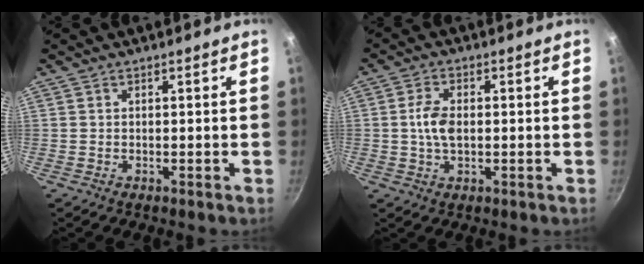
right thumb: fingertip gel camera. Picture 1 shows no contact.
{"total": 5.2, "force": [0.0, 3.0, 4.3], "torque": [-0.079, 0.008, -0.004]}